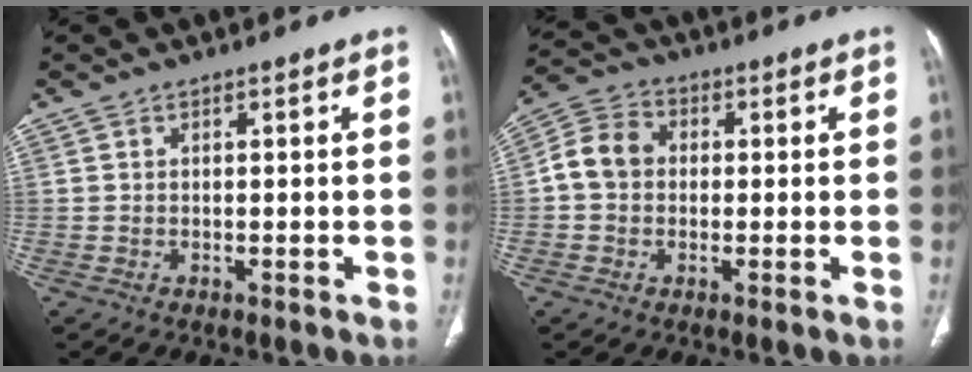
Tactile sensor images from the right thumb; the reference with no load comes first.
{"total": 7.2, "force": [0.1, 6.0, 3.9], "torque": [-0.062, 0.023, -0.011]}